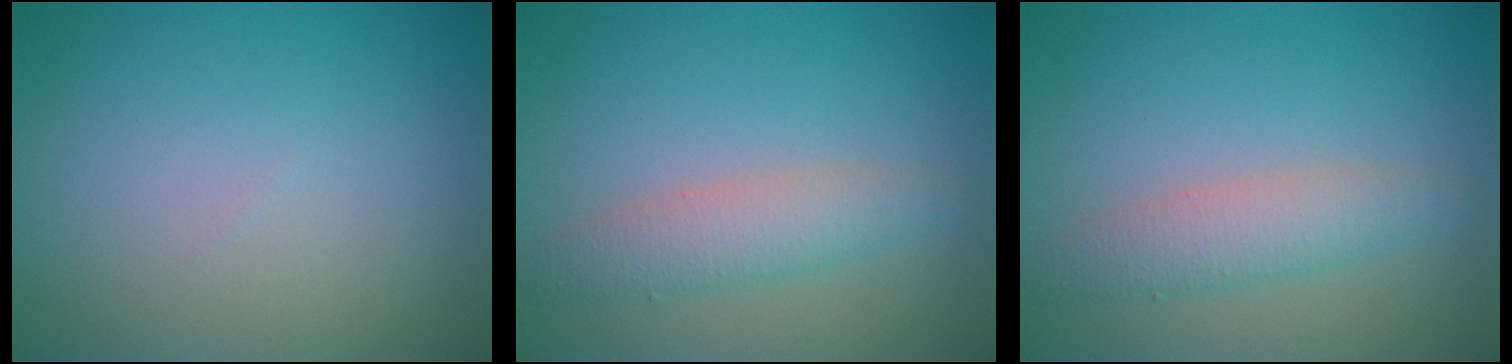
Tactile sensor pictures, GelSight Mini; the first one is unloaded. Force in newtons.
{"total": 2.9, "press": 2.9, "slide": 0.1}
{"total": 2.9, "press": 2.9, "slide": 0.1}